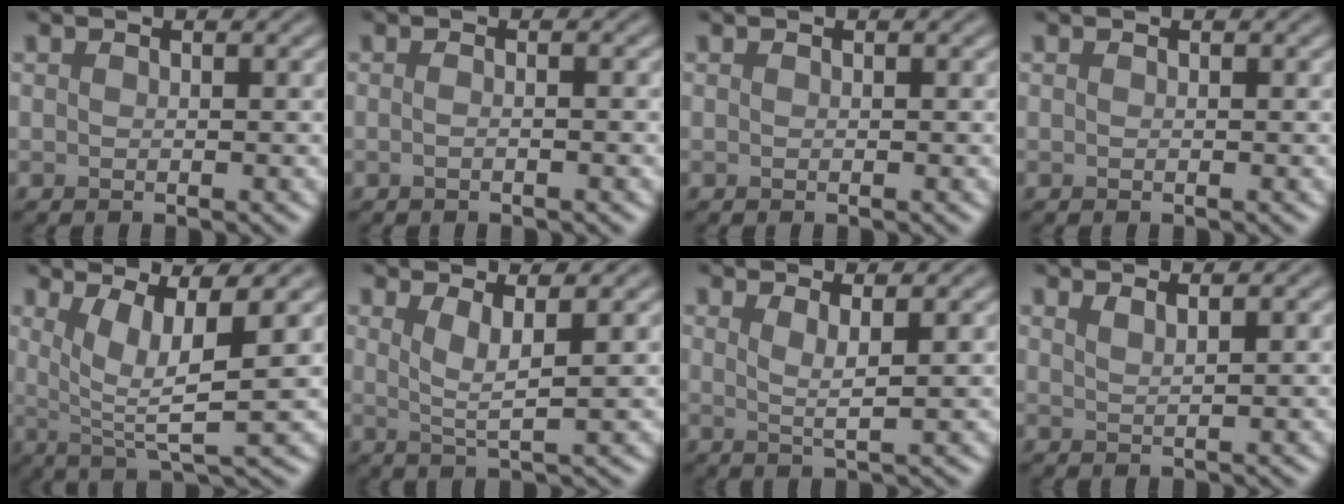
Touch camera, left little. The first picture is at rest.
{"total": 1.4, "force": [-0.1, 0.6, 1.3], "torque": [-0.007, -0.011, -0.013]}
{"total": 0.0}
{"total": 0.0}
{"total": 5.9, "force": [1.6, 1.3, 5.6], "torque": [-0.088, -0.006, 0.030]}
{"total": 3.0, "force": [1.3, 0.5, 2.6], "torque": [-0.044, -0.007, 0.025]}
{"total": 2.3, "force": [1.1, 0.5, 2.0], "torque": [-0.030, -0.005, 0.016]}
{"total": 1.6, "force": [1.3, 0.5, 0.9], "torque": [-0.004, 0.002, 0.013]}